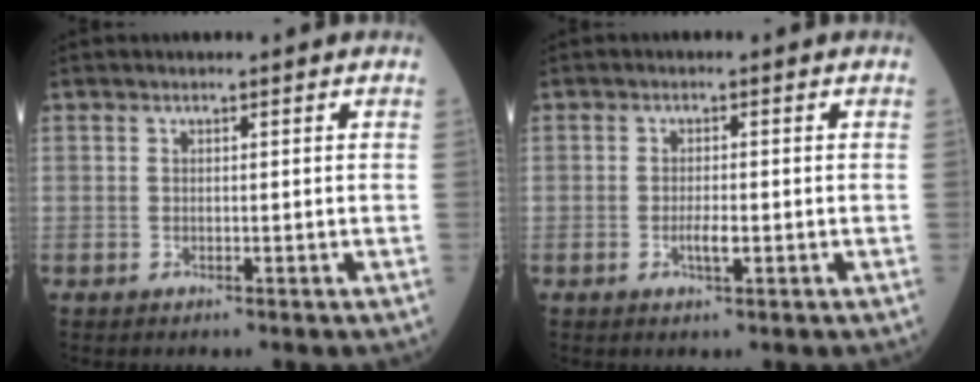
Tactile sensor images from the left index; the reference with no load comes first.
{"total": 2.1, "force": [-0.6, 0.4, 2.0], "torque": [-0.040, -0.001, -0.009]}